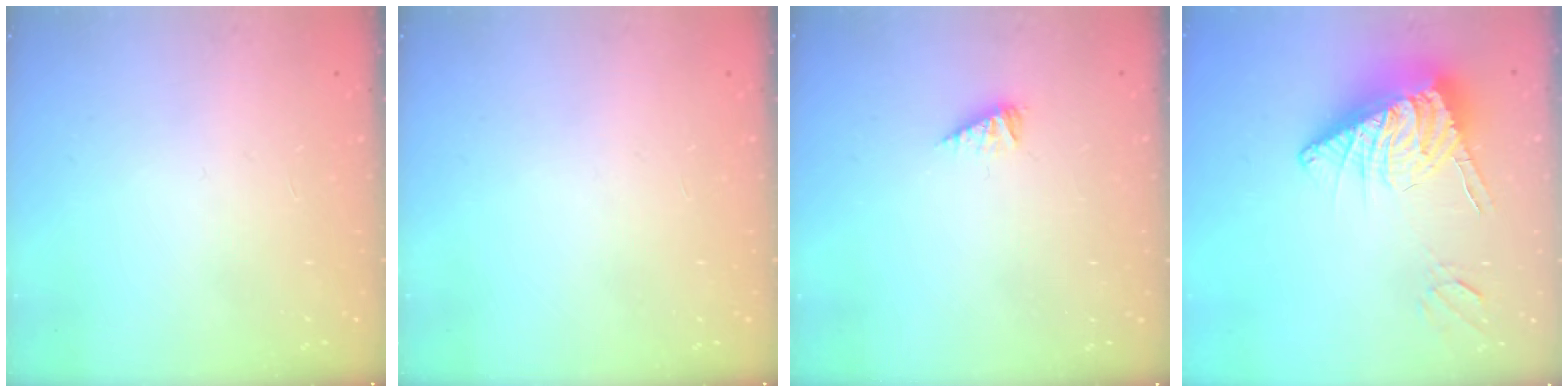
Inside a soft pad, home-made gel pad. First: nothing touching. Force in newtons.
{"total": 0.0}
{"total": 2.1, "press": 2.1, "slide": 0.2}
{"total": 15.3, "press": 15.2, "slide": 1.6}